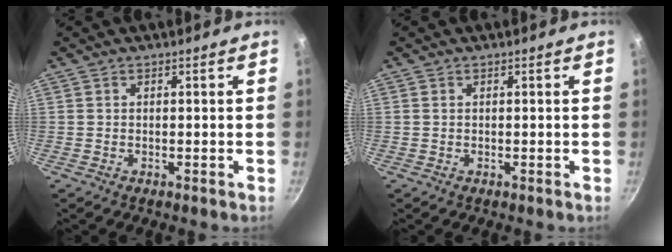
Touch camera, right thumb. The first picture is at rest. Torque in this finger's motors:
{"motor_torque": [-0.18, 0.13, 0.24, 0.08, 0.08]}